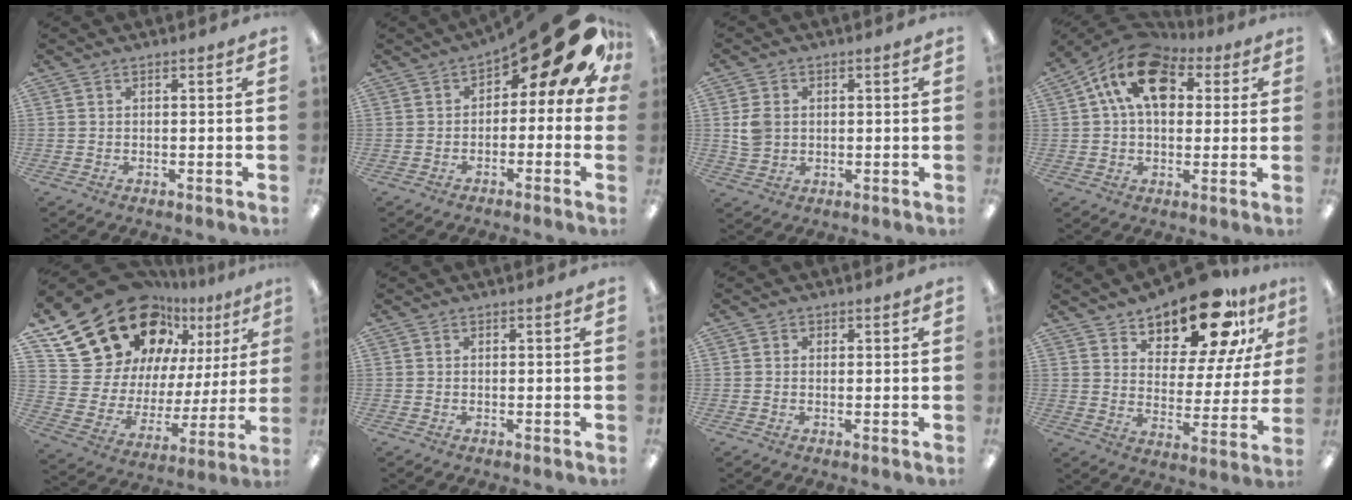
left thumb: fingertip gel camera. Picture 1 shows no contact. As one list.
[{"total": 15.8, "force": [7.4, 6.1, 12.6], "torque": [-0.163, -0.046, 0.119]}, {"total": 4.6, "force": [0.5, 3.9, 2.4], "torque": [-0.040, 0.005, 0.010]}, {"total": 14.4, "force": [5.7, 9.4, 9.3], "torque": [-0.169, -0.009, 0.104]}, {"total": 24.2, "force": [16.9, 14.4, 9.6], "torque": [-0.168, -0.116, 0.326]}, {"total": 0.0}, {"total": 0.9, "force": [0.0, 0.8, 0.3], "torque": [0.003, 0.000, -0.002]}, {"total": 17.5, "force": [13.5, 6.7, 9.0], "torque": [-0.141, -0.093, 0.229]}]